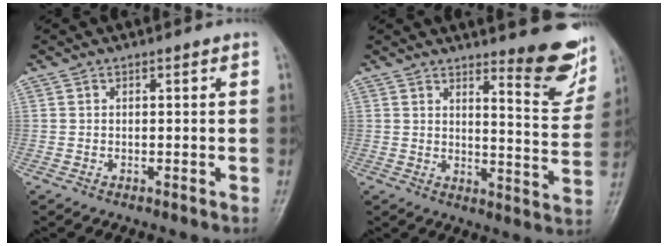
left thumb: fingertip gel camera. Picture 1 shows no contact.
{"total": 11.8, "force": [8.3, 2.8, 7.9], "torque": [-0.066, -0.069, 0.109]}